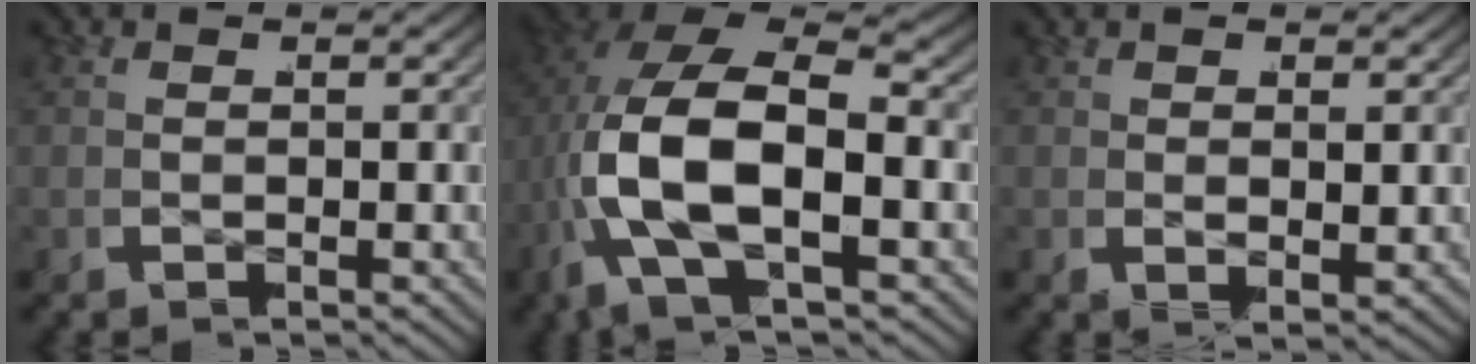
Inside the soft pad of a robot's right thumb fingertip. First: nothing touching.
{"total": 13.5, "force": [0.4, 7.8, 11.0], "torque": [-0.249, -0.028, 0.011]}
{"total": 0.7, "force": [0.6, -0.2, 0.4], "torque": [-0.004, -0.002, 0.014]}